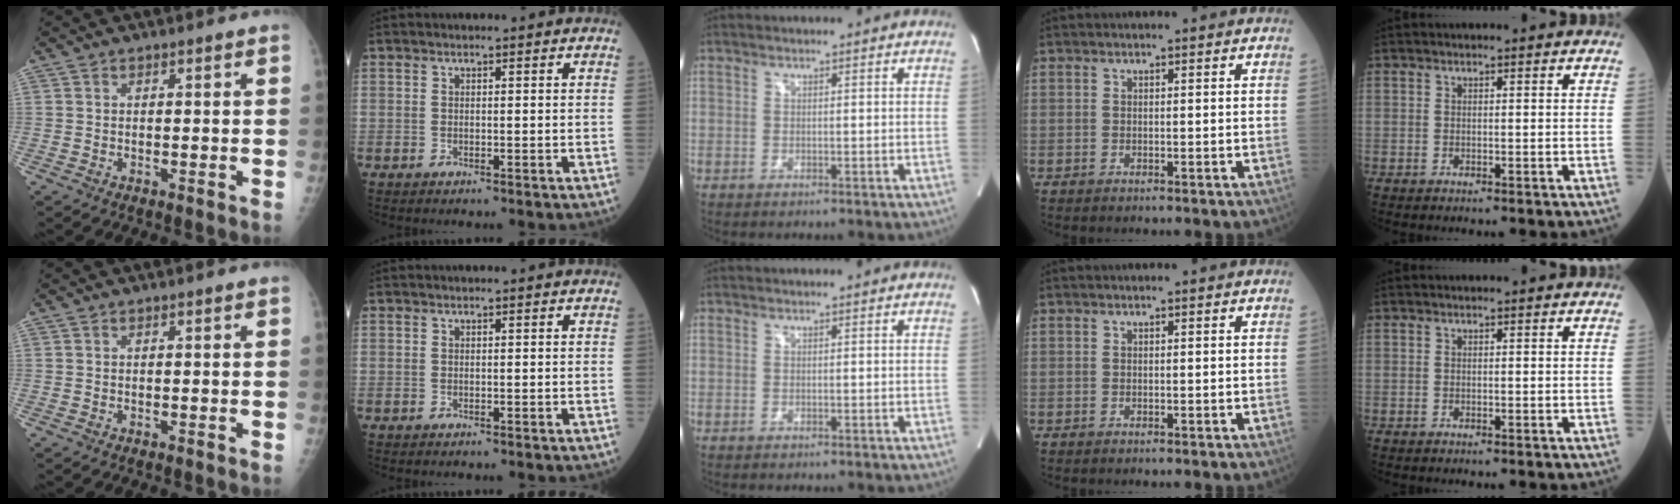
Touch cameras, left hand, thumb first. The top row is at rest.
{}